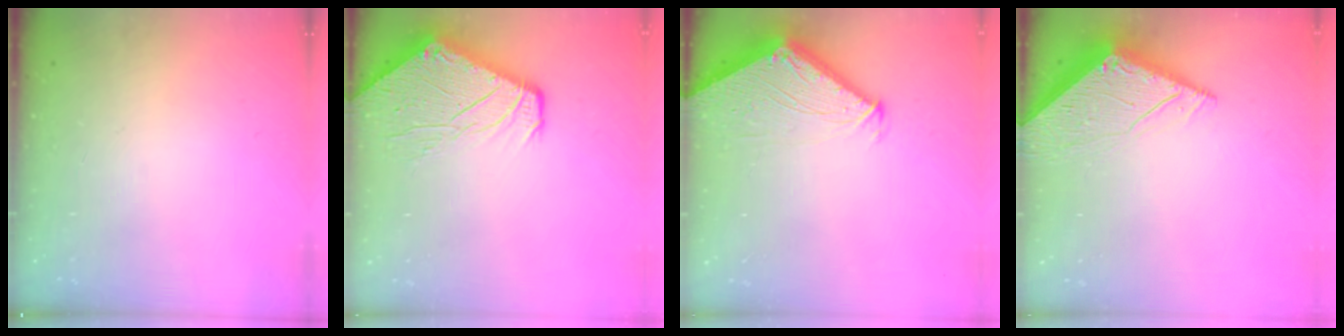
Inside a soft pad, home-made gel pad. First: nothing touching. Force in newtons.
{"total": 12.4, "press": 12.3, "slide": 1.5}
{"total": 3.5, "press": 3.4, "slide": 0.4}
{"total": 6.7, "press": 6.7, "slide": 0.5}